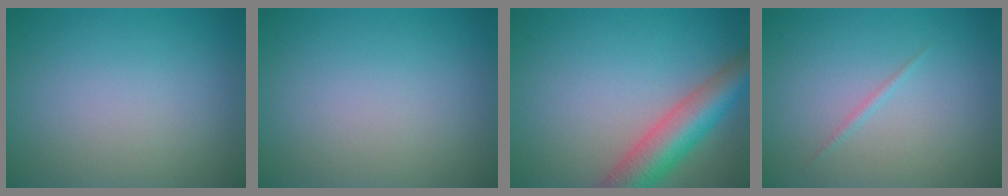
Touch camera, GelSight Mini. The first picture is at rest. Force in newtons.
{"total": 0.0}
{"total": 6.7, "press": 6.7, "slide": 0.3}
{"total": 0.6, "press": 0.6, "slide": 0.0}